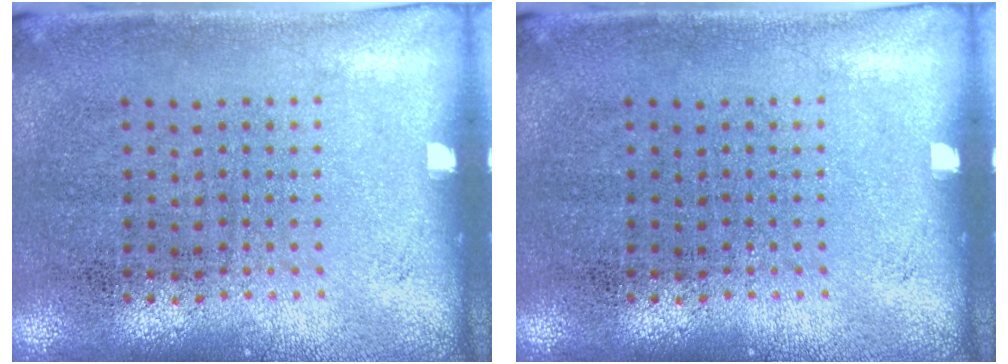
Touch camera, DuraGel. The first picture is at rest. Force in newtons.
{"total": 0.0}